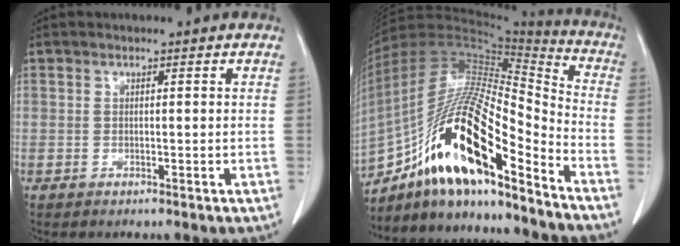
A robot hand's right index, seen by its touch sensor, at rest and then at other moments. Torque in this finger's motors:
{"motor_torque": [0.91, -0.44, 1.05, 0.21]}